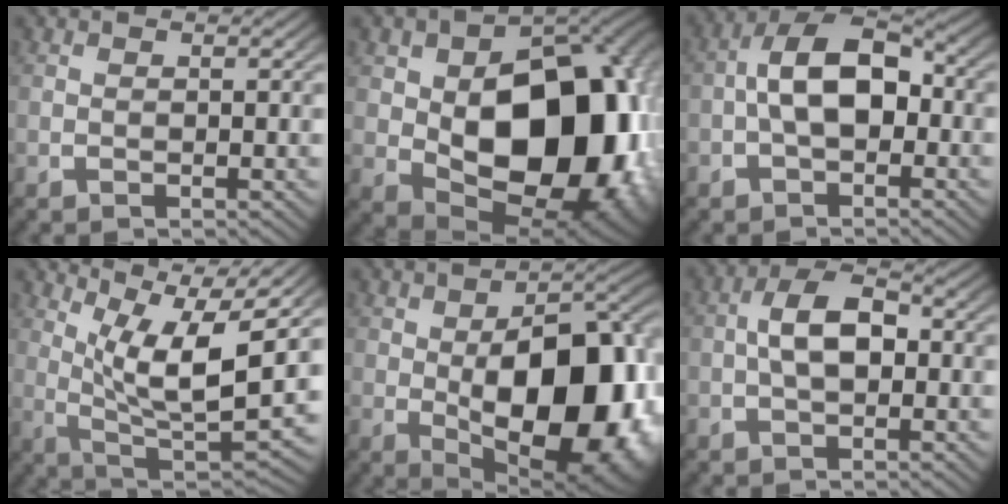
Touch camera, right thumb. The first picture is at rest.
{"total": 23.2, "force": [-1.8, 14.7, 17.9], "torque": [-0.284, -0.079, 0.017]}
{"total": 8.8, "force": [-0.3, 5.8, 6.6], "torque": [-0.121, -0.016, 0.000]}
{"total": 13.9, "force": [3.2, 7.7, 11.1], "torque": [-0.180, -0.034, 0.065]}
{"total": 18.8, "force": [-2.5, 10.7, 15.2], "torque": [-0.238, -0.068, 0.002]}
{"total": 5.8, "force": [0.0, 3.5, 4.6], "torque": [-0.081, -0.003, -0.001]}